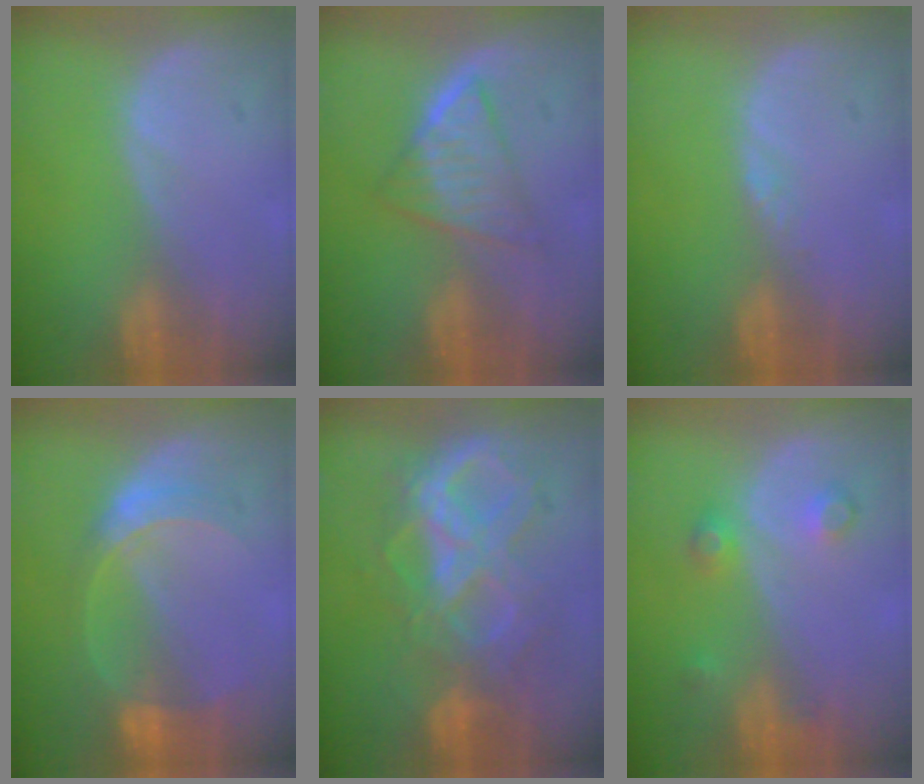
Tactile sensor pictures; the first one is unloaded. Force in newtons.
{"total": 5.6, "press": 5.5, "slide": 1.4}
{"total": 0.8, "press": 0.8, "slide": 0.1}
{"total": 6.8, "press": 6.0, "slide": 3.2}
{"total": 10.6, "press": 10.6, "slide": 1.2}
{"total": 3.5, "press": 3.3, "slide": 1.3}